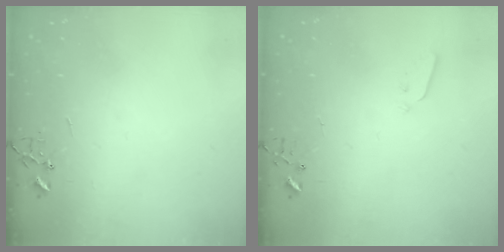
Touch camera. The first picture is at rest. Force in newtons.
{"total": 2.5, "press": 2.5, "slide": 0.4}